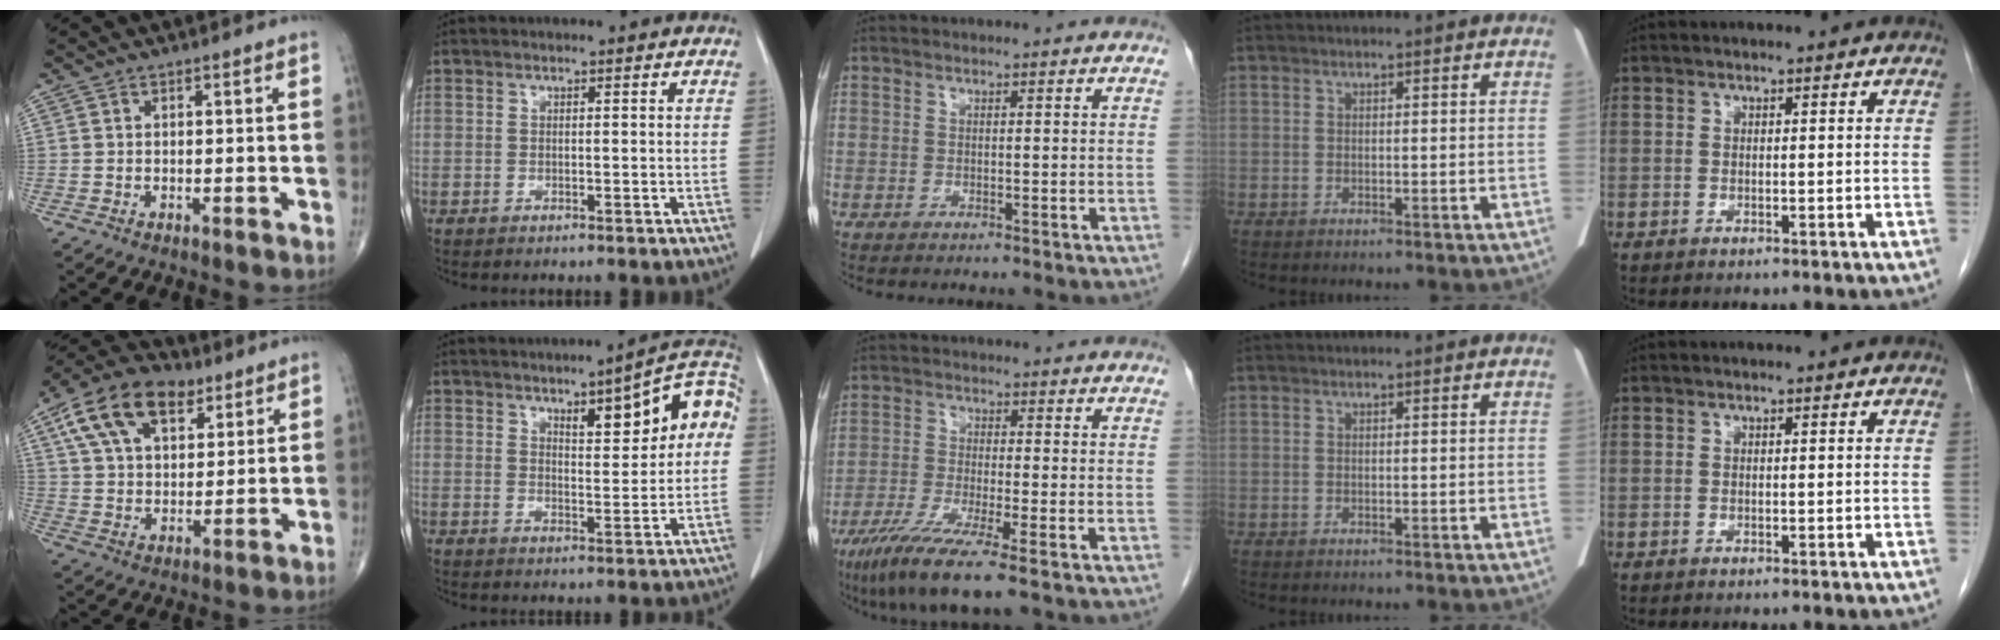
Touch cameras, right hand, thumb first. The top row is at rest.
{"thumb": {"total": 16.9, "force": [8.3, 9.7, 11.1], "torque": [-0.177, -0.006, 0.146]}, "index": {"total": 11.1, "force": [3.2, 3.1, 10.2], "torque": [-0.130, 0.030, 0.041]}, "middle": {"total": 9.2, "force": [-5.8, 0.0, 7.1], "torque": [-0.134, -0.028, -0.103]}}